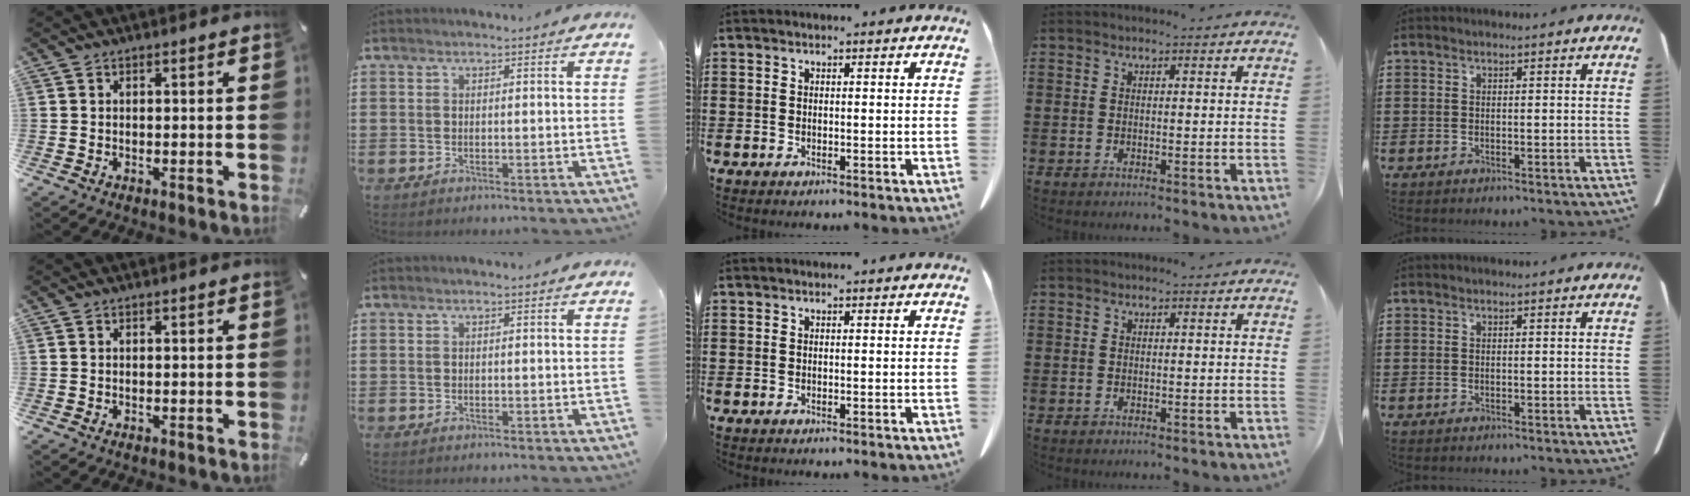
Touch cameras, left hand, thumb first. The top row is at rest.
{}